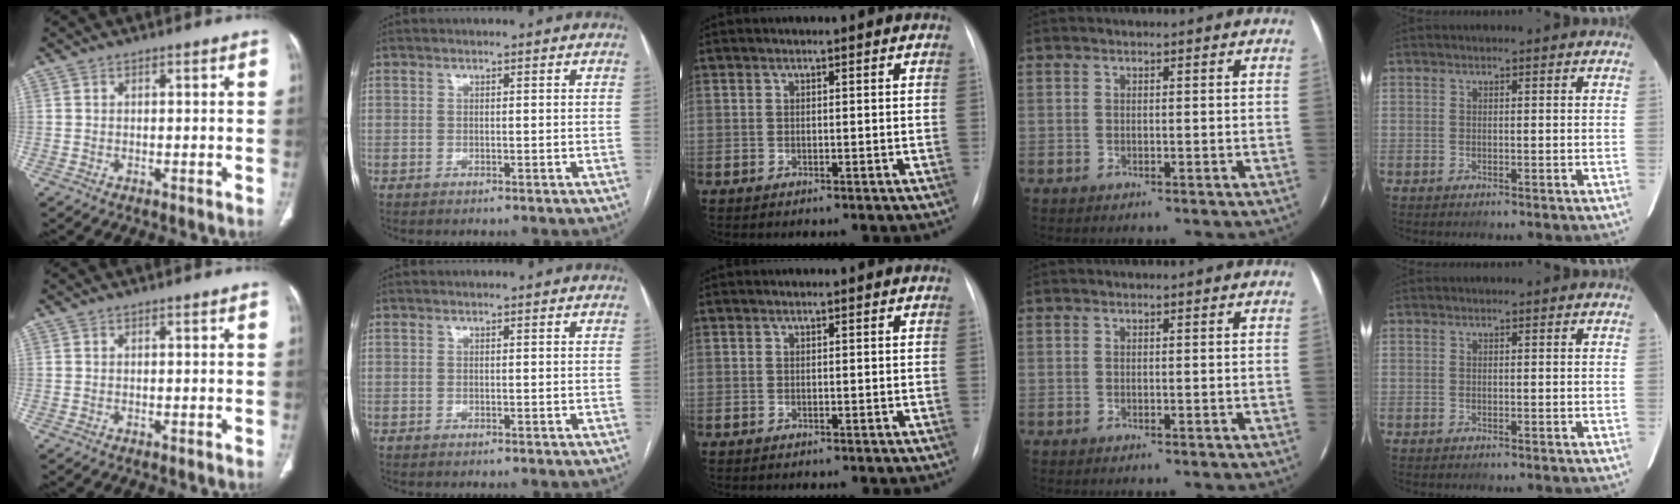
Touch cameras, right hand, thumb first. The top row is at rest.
{}